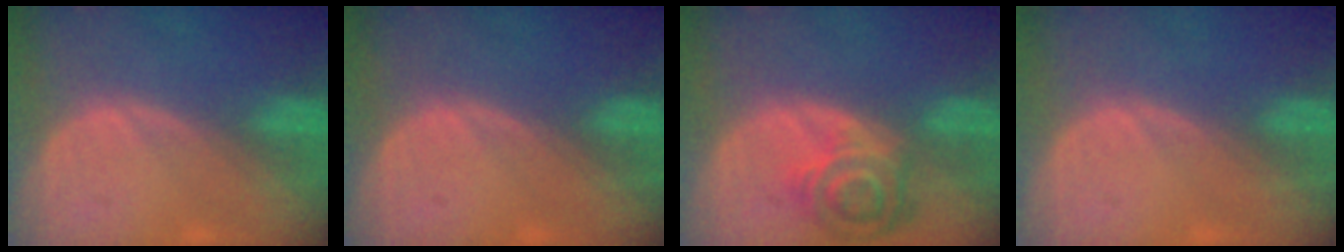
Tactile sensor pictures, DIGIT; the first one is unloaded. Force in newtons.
{"total": 0.0}
{"total": 7.4, "press": 6.6, "slide": 3.4}
{"total": 0.0}